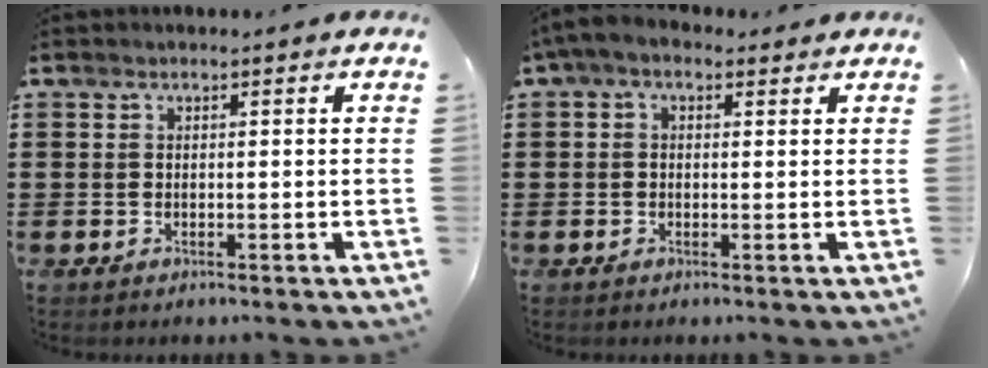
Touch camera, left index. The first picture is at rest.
{"total": 2.5, "force": [0.7, 1.4, 1.9], "torque": [-0.047, 0.005, 0.010]}